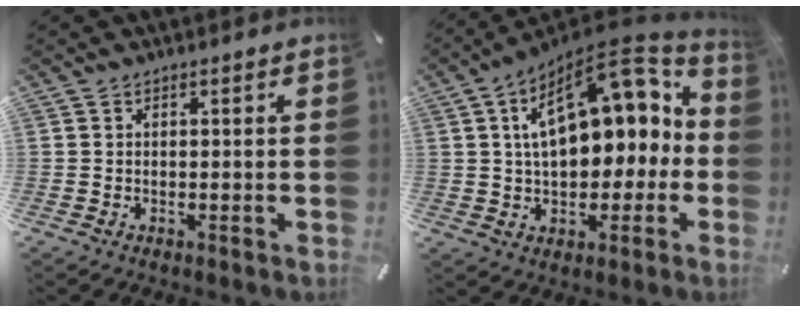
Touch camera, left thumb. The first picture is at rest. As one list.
[{"total": 18.9, "force": [6.3, 11.2, 13.8], "torque": [-0.196, -0.034, 0.109]}]